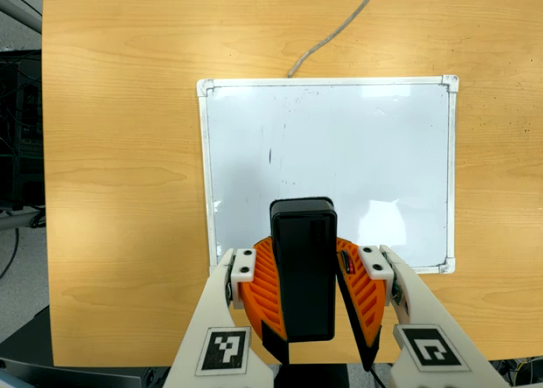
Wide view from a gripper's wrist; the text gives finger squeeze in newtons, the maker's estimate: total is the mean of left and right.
{"total": 10.5, "left": 10.6, "right": 10.5}